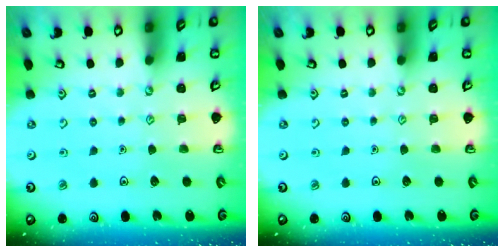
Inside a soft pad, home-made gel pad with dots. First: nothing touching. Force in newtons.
{"total": 0.0}